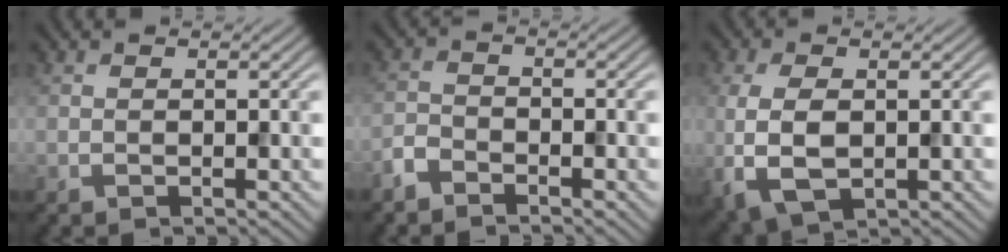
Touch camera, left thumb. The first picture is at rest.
{"total": 2.6, "force": [-2.3, 0.9, 0.8], "torque": [-0.016, -0.003, -0.058]}
{"total": 6.3, "force": [-0.5, 3.5, 5.1], "torque": [-0.129, -0.012, -0.004]}